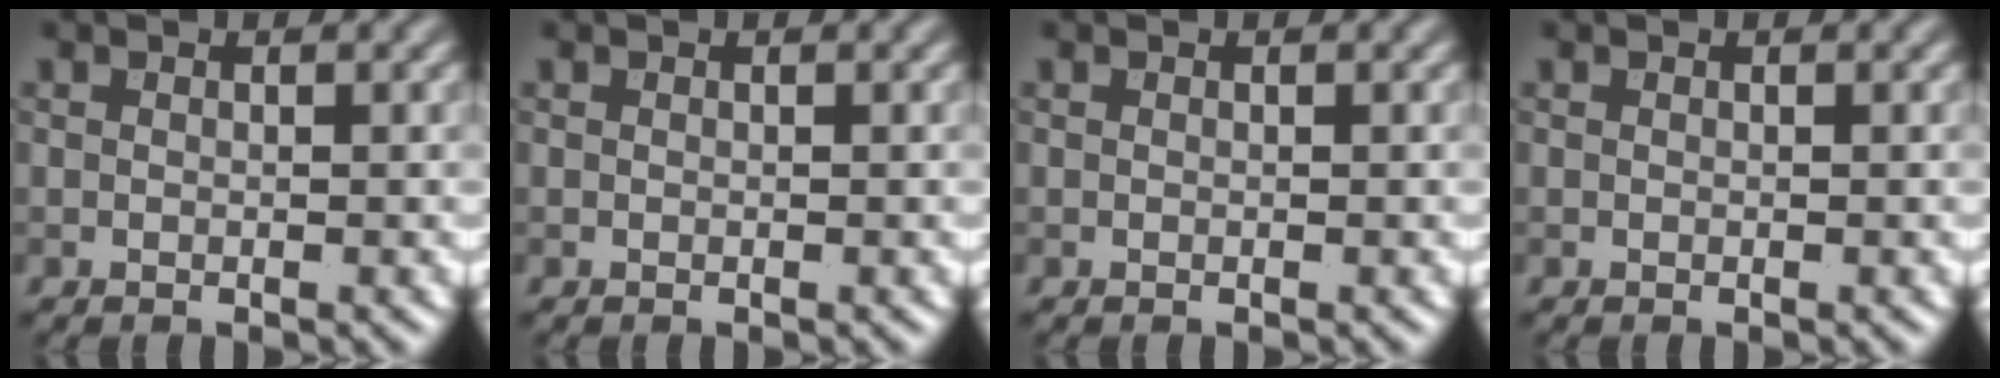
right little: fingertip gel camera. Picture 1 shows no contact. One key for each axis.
{"total": 0.0}
{"total": 0.0}
{"total": 0.0}